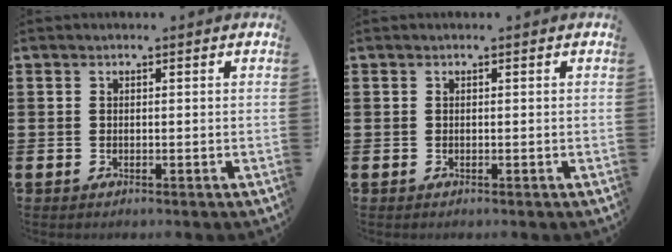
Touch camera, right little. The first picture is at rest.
{"total": 0.0}